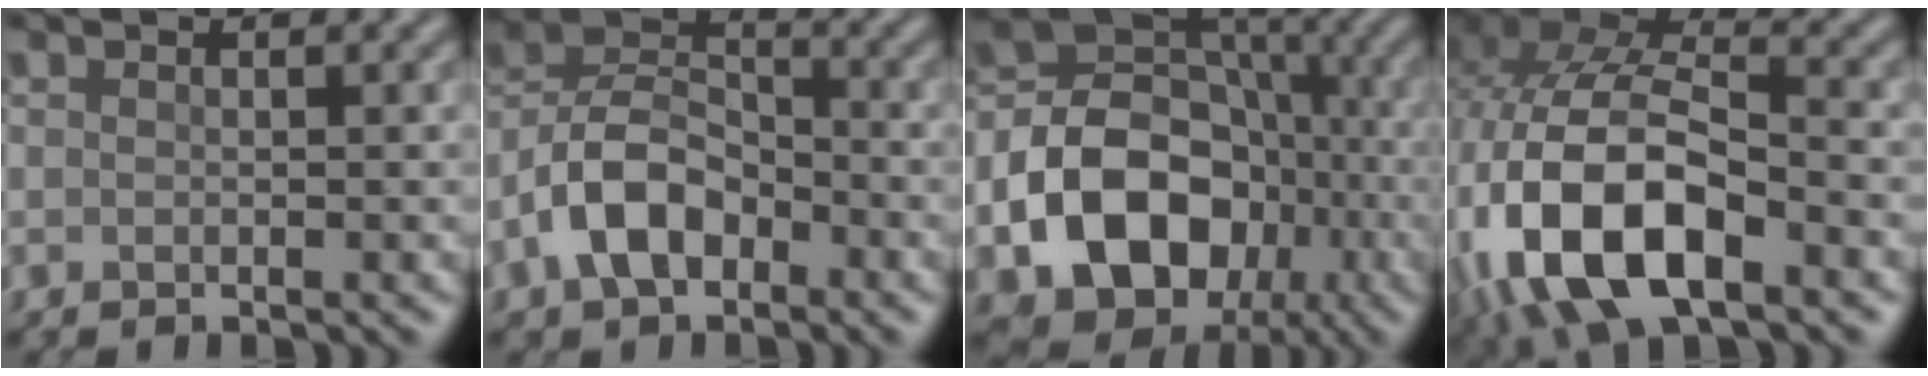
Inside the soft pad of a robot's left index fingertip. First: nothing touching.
{"total": 6.4, "force": [-3.1, 3.9, 4.1], "torque": [-0.075, 0.011, -0.069]}
{"total": 14.3, "force": [-4.2, 11.2, 7.9], "torque": [-0.130, -0.015, -0.088]}
{"total": 14.5, "force": [-5.6, 7.1, 11.3], "torque": [-0.239, -0.014, -0.106]}